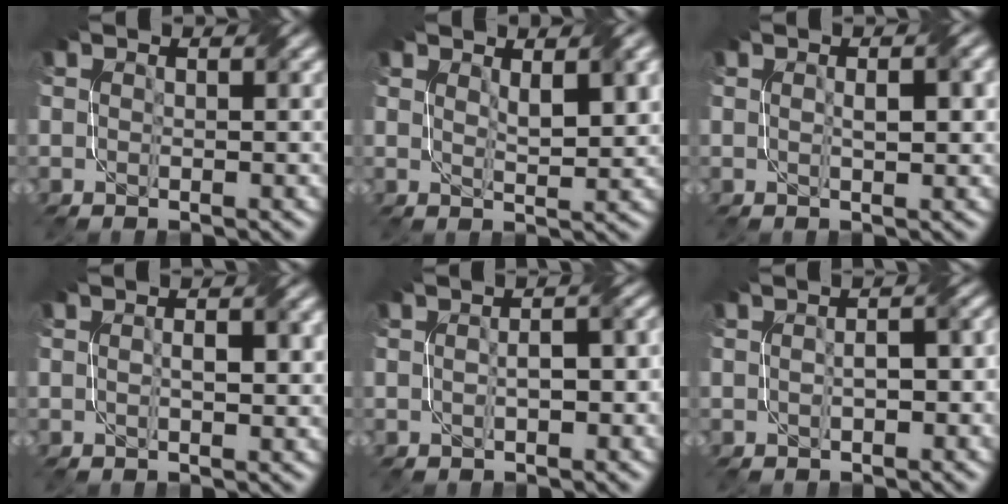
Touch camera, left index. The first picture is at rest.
{"total": 3.3, "force": [1.6, 0.8, 2.7], "torque": [-0.049, -0.001, 0.031]}
{"total": 2.2, "force": [0.2, 0.5, 2.1], "torque": [-0.036, 0.005, 0.004]}
{"total": 2.0, "force": [0.1, 0.6, 1.9], "torque": [-0.032, 0.004, 0.001]}
{"total": 3.5, "force": [-0.4, 1.5, 3.2], "torque": [-0.044, 0.009, -0.007]}
{"total": 3.1, "force": [-0.5, 1.4, 2.7], "torque": [-0.040, 0.005, -0.005]}